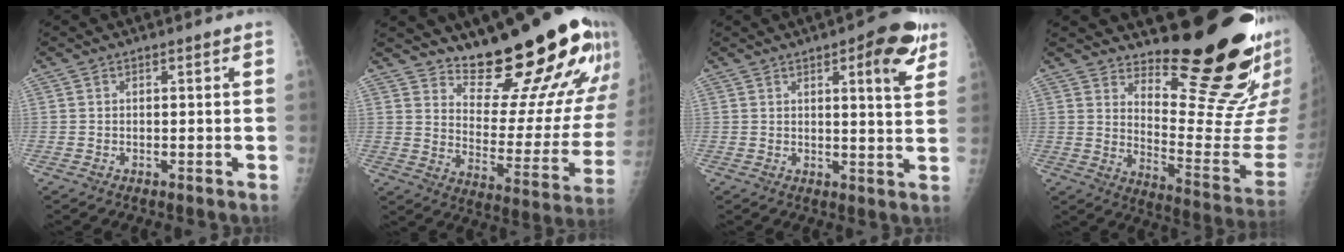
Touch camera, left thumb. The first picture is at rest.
{"total": 22.5, "force": [17.7, 6.6, 12.3], "torque": [-0.127, -0.136, 0.248]}
{"total": 9.6, "force": [4.8, 2.7, 7.8], "torque": [-0.078, -0.019, 0.055]}
{"total": 20.4, "force": [15.2, 5.1, 12.6], "torque": [-0.140, -0.146, 0.224]}